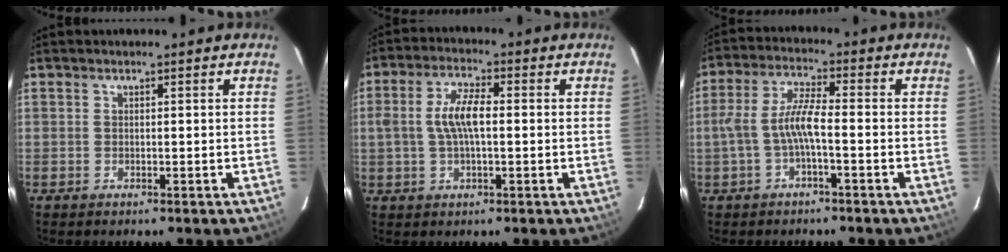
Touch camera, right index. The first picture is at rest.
{"total": 6.8, "force": [0.0, 2.7, 6.2], "torque": [-0.123, 0.011, 0.001]}
{"total": 6.4, "force": [-2.0, 1.1, 6.0], "torque": [-0.132, 0.011, -0.035]}